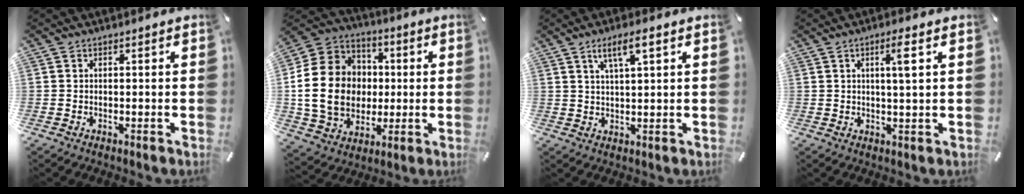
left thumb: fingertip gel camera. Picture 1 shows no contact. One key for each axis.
{"total": 20.0, "fx": -0.7, "fy": 17.1, "fz": 10.5, "tx": -0.222, "ty": 0.018, "tz": -0.009}
{"total": 5.9, "fx": 3.1, "fy": 1.4, "fz": 4.8, "tx": -0.099, "ty": 0.003, "tz": 0.052}
{"total": 4.8, "fx": 1.7, "fy": 0.3, "fz": 4.5, "tx": -0.076, "ty": -0.006, "tz": 0.020}